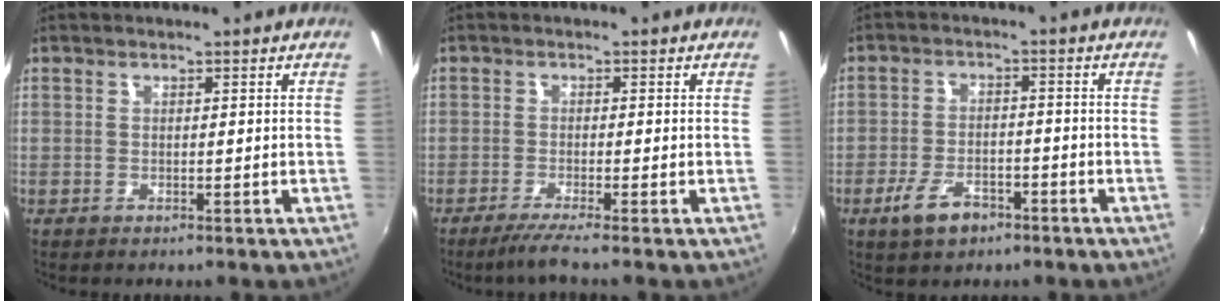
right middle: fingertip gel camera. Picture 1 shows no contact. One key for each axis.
{"total": 3.4, "fx": -2.6, "fy": -0.9, "fz": 2.1, "tx": -0.051, "ty": -0.013, "tz": -0.052}
{"total": 6.6, "fx": -4.1, "fy": 3.2, "fz": 4.1, "tx": -0.097, "ty": -0.003, "tz": -0.067}